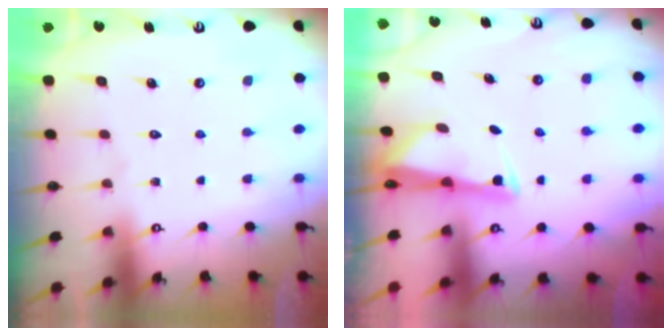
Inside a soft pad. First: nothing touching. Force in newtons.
{"total": 2.5, "press": 2.5, "slide": 0.5}